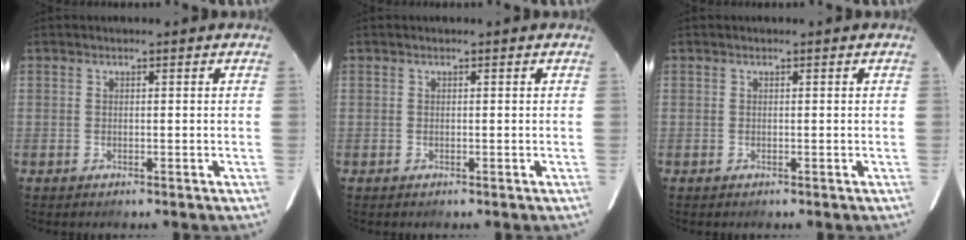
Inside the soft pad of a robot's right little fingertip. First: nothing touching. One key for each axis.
{"total": 0.0}
{"total": 0.0}